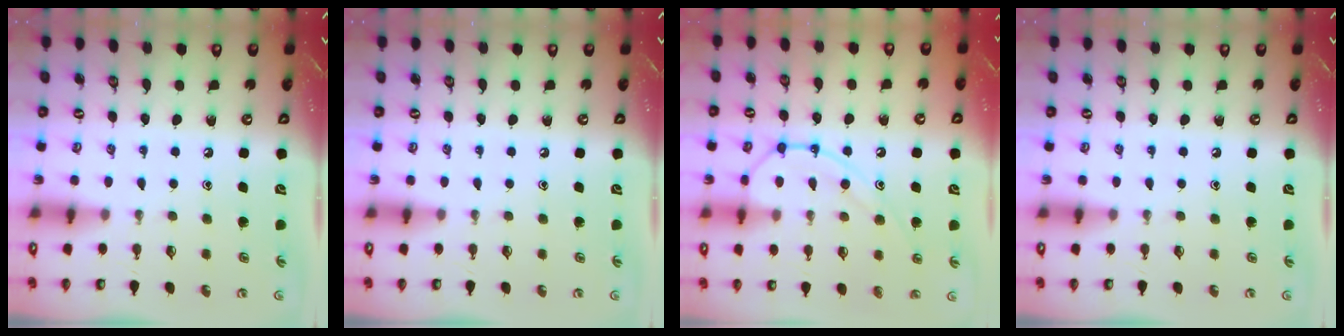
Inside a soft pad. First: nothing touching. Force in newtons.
{"total": 0.0}
{"total": 12.1, "press": 12.1, "slide": 1.2}
{"total": 0.0}